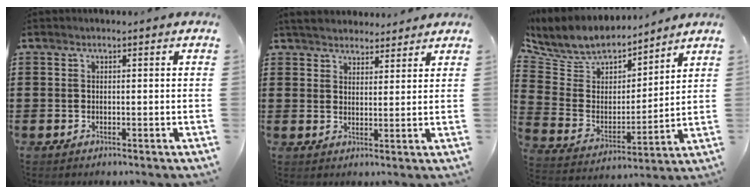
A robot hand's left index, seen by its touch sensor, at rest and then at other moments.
{"total": 3.7, "force": [3.6, 1.0, 0.2], "torque": [-0.016, -0.005, 0.067]}
{"total": 7.2, "force": [6.4, 3.1, 1.0], "torque": [-0.064, -0.046, 0.115]}